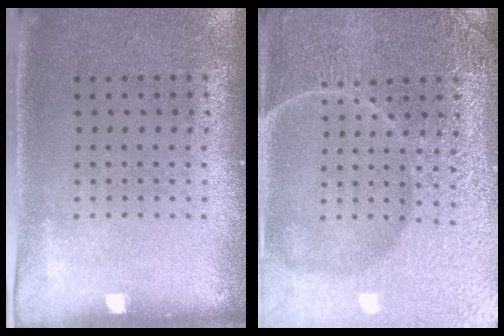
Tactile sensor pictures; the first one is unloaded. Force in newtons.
{"total": 7.4, "press": 7.3, "slide": 1.0}